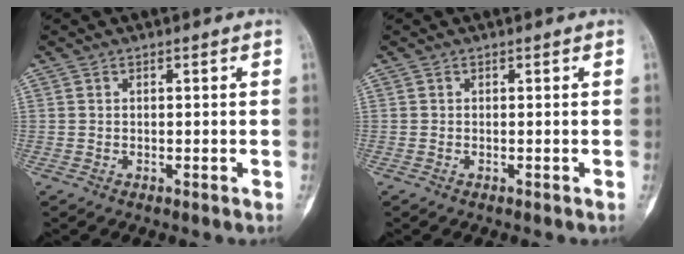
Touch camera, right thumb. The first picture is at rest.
{"total": 0.0}